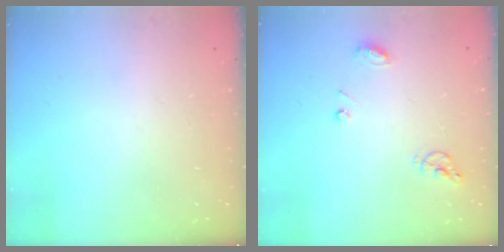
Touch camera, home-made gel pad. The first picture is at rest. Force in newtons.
{"total": 7.5, "press": 7.4, "slide": 0.9}